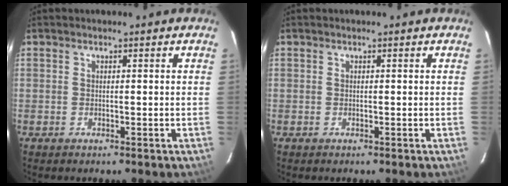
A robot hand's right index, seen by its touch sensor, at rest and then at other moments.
{"total": 0.0}